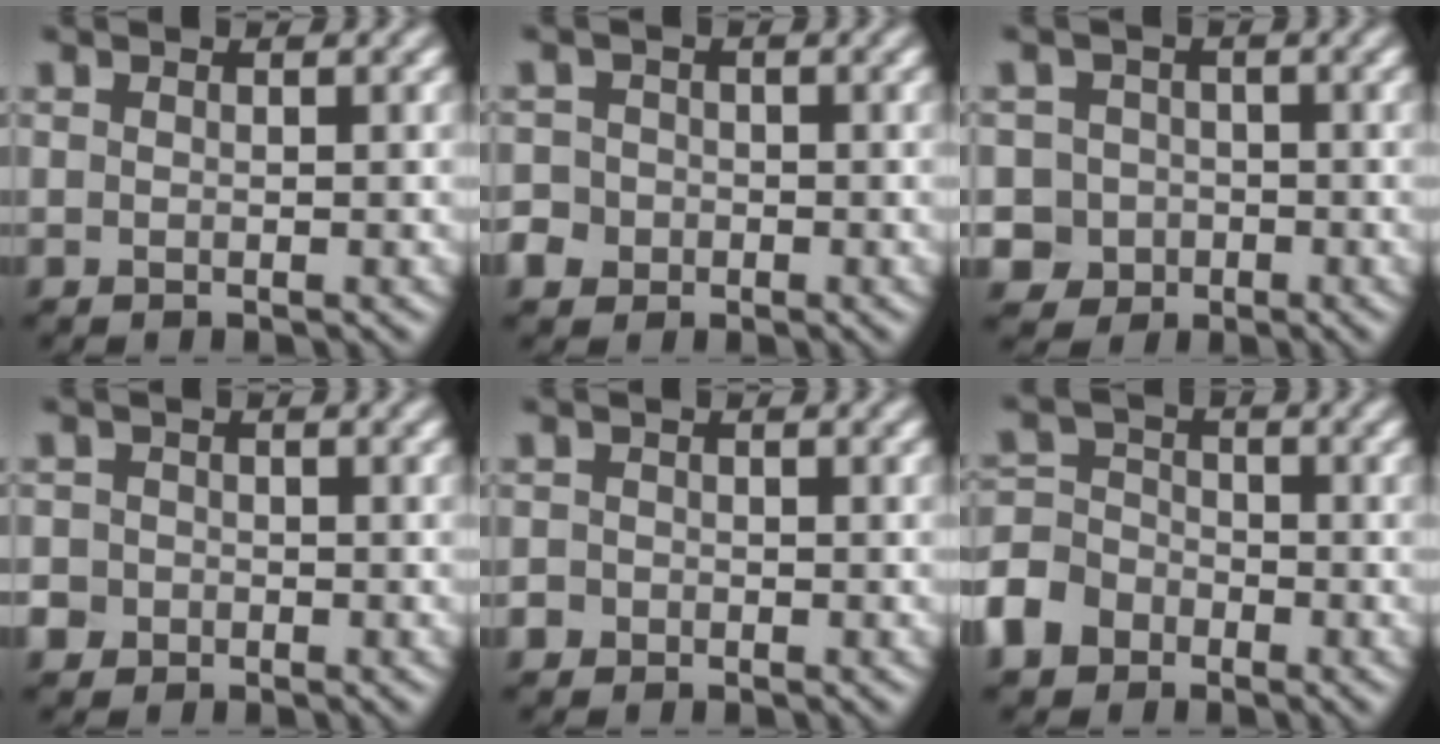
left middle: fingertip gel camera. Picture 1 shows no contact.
{"total": 3.1, "force": [-1.3, 2.7, 0.7], "torque": [-0.003, 0.001, -0.032]}
{"total": 5.0, "force": [-1.3, 4.8, 0.8], "torque": [0.000, 0.009, -0.048]}
{"total": 3.2, "force": [-1.3, 2.8, 0.7], "torque": [0.001, 0.007, -0.040]}
{"total": 1.3, "force": [-0.6, 1.1, 0.3], "torque": [0.006, 0.001, -0.012]}
{"total": 5.8, "force": [-3.5, 4.2, 1.9], "torque": [-0.037, -0.002, -0.078]}